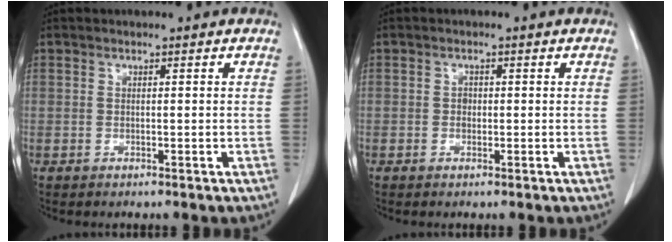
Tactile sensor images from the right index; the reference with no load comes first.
{"total": 0.9, "force": [0.0, 0.8, 0.5], "torque": [-0.008, 0.002, 0.000]}